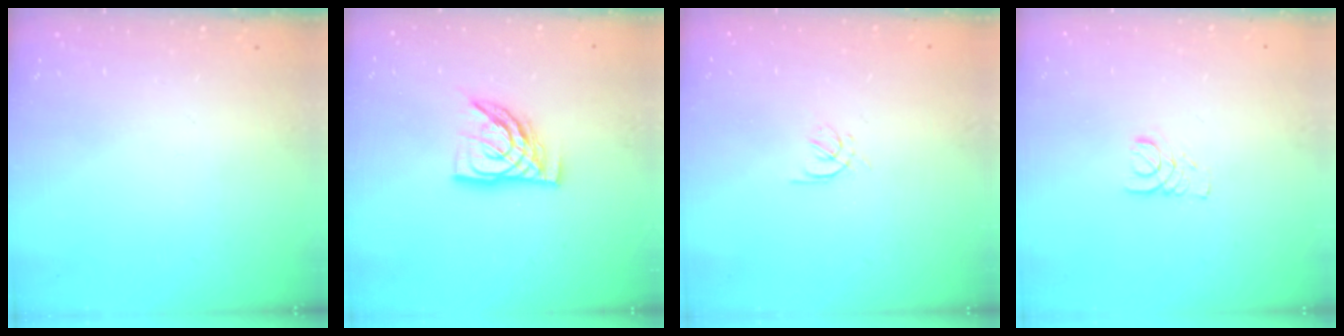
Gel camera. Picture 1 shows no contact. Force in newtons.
{"total": 11.3, "press": 11.2, "slide": 1.4}
{"total": 2.1, "press": 2.0, "slide": 0.6}
{"total": 1.9, "press": 1.9, "slide": 0.2}